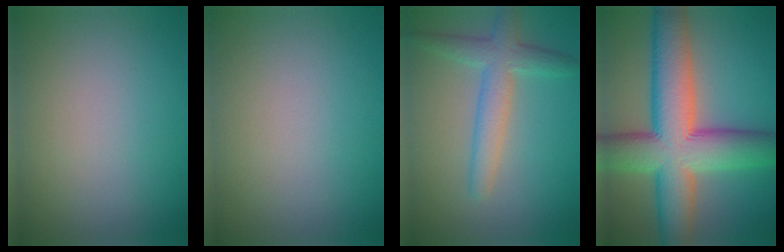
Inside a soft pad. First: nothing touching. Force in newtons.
{"total": 0.0}
{"total": 3.9, "press": 3.9, "slide": 0.1}
{"total": 12.3, "press": 12.3, "slide": 0.6}